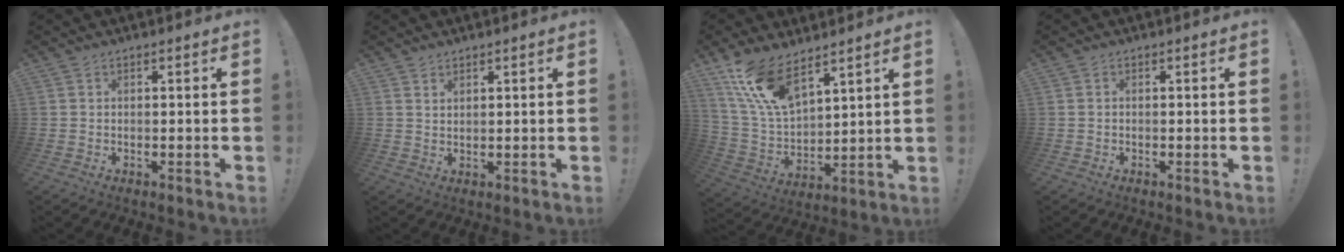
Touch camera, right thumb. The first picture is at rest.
{"total": 1.5, "force": [1.4, 0.2, 0.6], "torque": [-0.009, -0.006, 0.026]}
{"total": 15.1, "force": [10.7, 6.1, 8.7], "torque": [-0.194, -0.061, 0.204]}
{"total": 0.0}